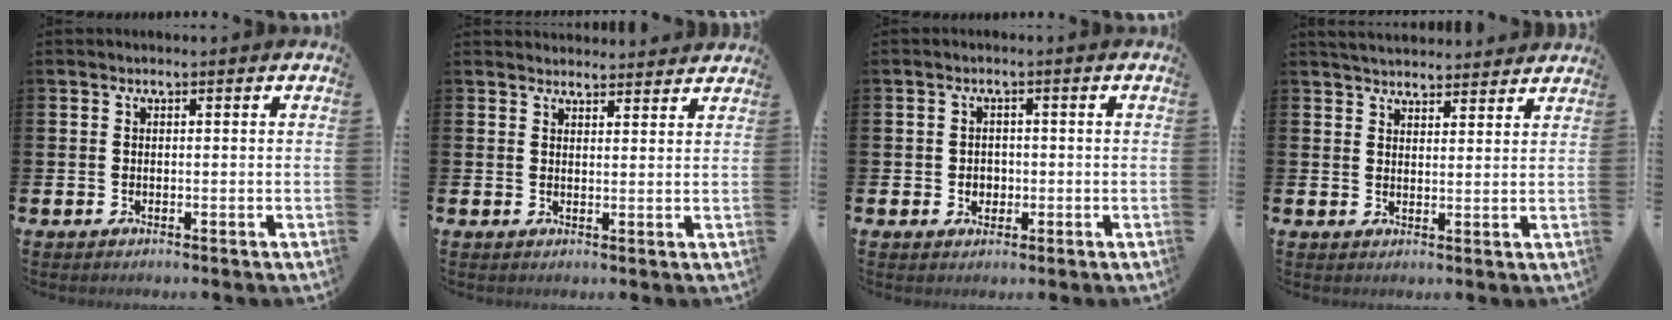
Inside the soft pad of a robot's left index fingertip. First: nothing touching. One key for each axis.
{"total": 2.8, "fx": 2.8, "fy": 0.4, "fz": -0.2, "tx": 0.007, "ty": -0.019, "tz": 0.049}
{"total": 2.0, "fx": -0.1, "fy": 1.8, "fz": 0.7, "tx": 0.005, "ty": 0.000, "tz": -0.010}
{"total": 4.0, "fx": 4.0, "fy": 0.5, "fz": 0.1, "tx": -0.010, "ty": -0.020, "tz": 0.073}